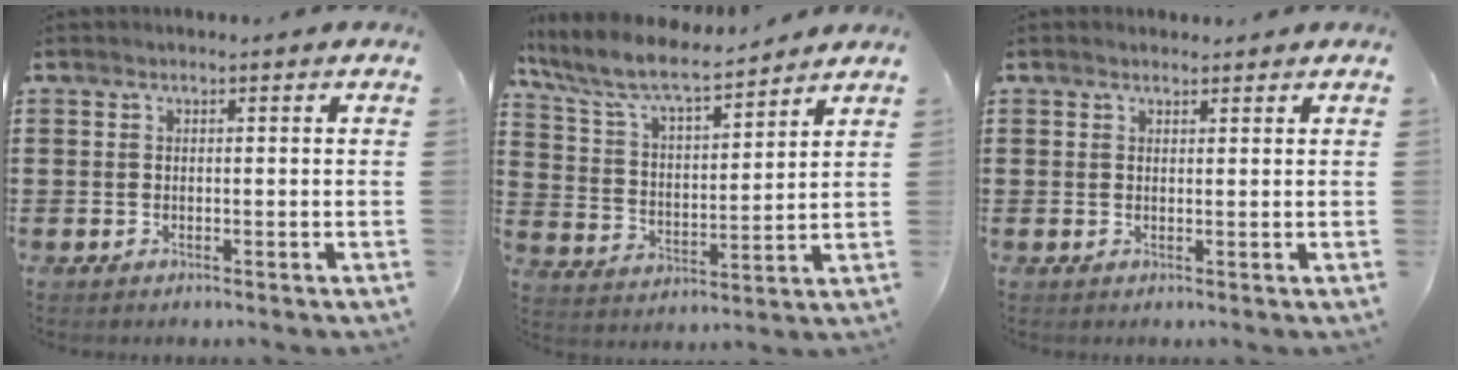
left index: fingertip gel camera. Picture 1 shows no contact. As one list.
[{"total": 8.1, "force": [7.0, 1.1, 3.8], "torque": [-0.104, -0.037, 0.119]}, {"total": 0.9, "force": [0.9, 0.3, 0.1], "torque": [-0.003, 0.001, 0.017]}]